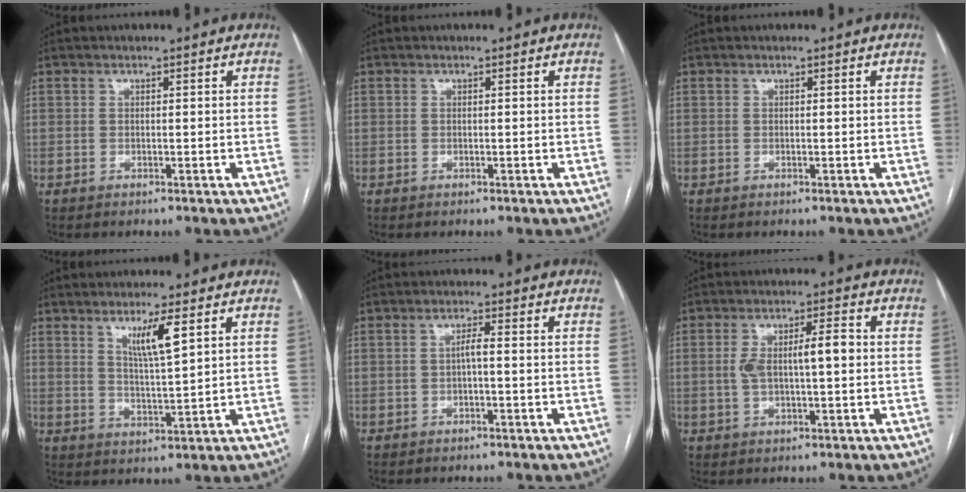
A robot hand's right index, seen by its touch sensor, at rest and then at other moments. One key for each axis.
{"total": 0.0}
{"total": 0.0}
{"total": 5.6, "fx": 2.9, "fy": -0.1, "fz": 4.8, "tx": -0.085, "ty": -0.012, "tz": 0.053}
{"total": 1.8, "fx": -0.3, "fy": 0.3, "fz": 1.7, "tx": -0.029, "ty": 0.005, "tz": -0.004}
{"total": 6.5, "fx": 0.2, "fy": 1.7, "fz": 6.3, "tx": -0.121, "ty": 0.019, "tz": 0.008}